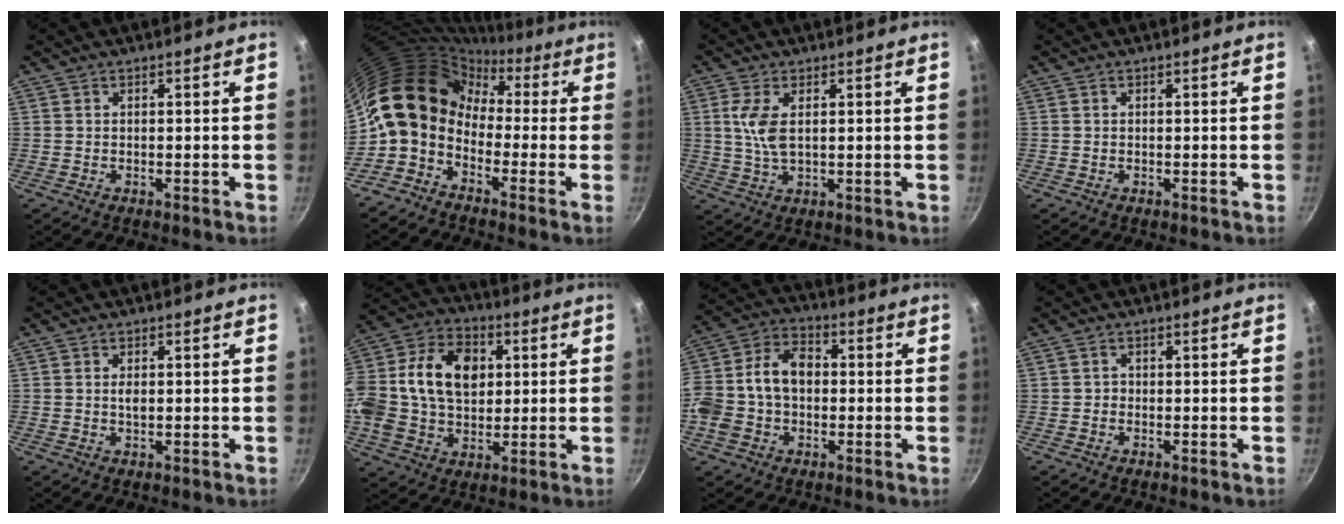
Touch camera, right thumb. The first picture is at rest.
{"total": 13.5, "force": [-1.0, 10.7, 8.2], "torque": [-0.119, 0.046, -0.044]}
{"total": 6.0, "force": [1.3, 2.7, 5.1], "torque": [-0.109, 0.000, 0.030]}
{"total": 0.0}
{"total": 1.6, "force": [0.2, 0.9, 1.3], "torque": [-0.021, 0.001, 0.002]}
{"total": 22.5, "force": [3.1, 16.2, 15.3], "torque": [-0.274, 0.030, 0.045]}
{"total": 14.3, "force": [-0.6, 10.4, 9.9], "torque": [-0.171, 0.040, -0.026]}
{"total": 0.7, "force": [-0.3, 0.6, 0.1], "torque": [0.000, 0.002, -0.007]}